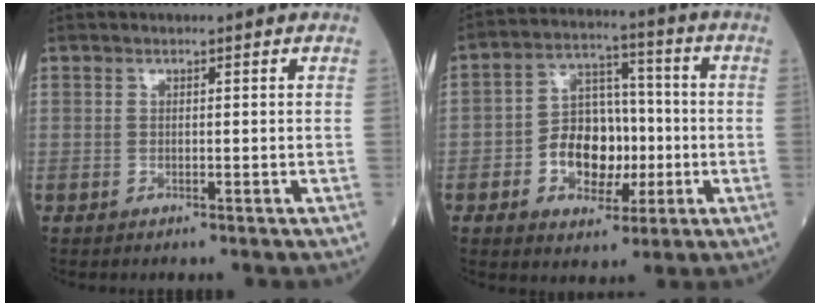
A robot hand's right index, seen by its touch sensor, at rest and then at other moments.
{"total": 10.1, "force": [-2.2, 6.6, 7.3], "torque": [-0.128, 0.028, -0.034]}